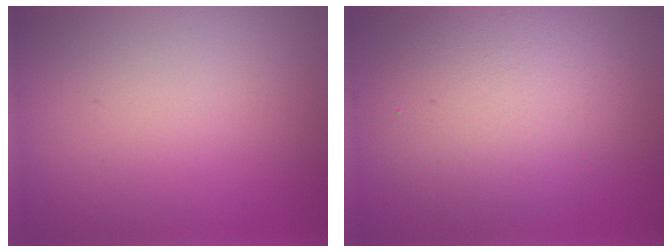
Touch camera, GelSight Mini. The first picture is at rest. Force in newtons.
{"total": 5.8, "press": 5.8, "slide": 0.5}